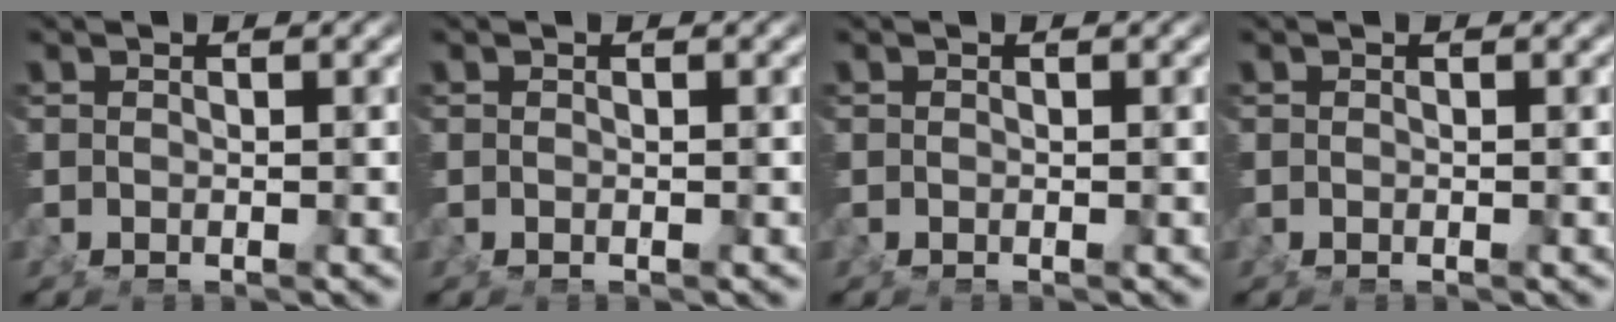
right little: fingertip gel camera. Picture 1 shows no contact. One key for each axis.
{"total": 0.0}
{"total": 0.0}
{"total": 0.0}